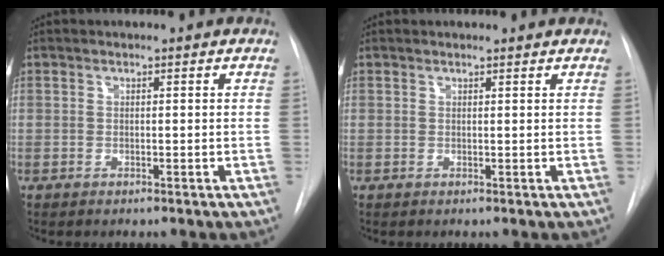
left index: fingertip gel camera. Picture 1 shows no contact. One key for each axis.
{"total": 1.5, "fx": 1.5, "fy": 0.2, "fz": 0.2, "tx": -0.012, "ty": 0.010, "tz": 0.016}